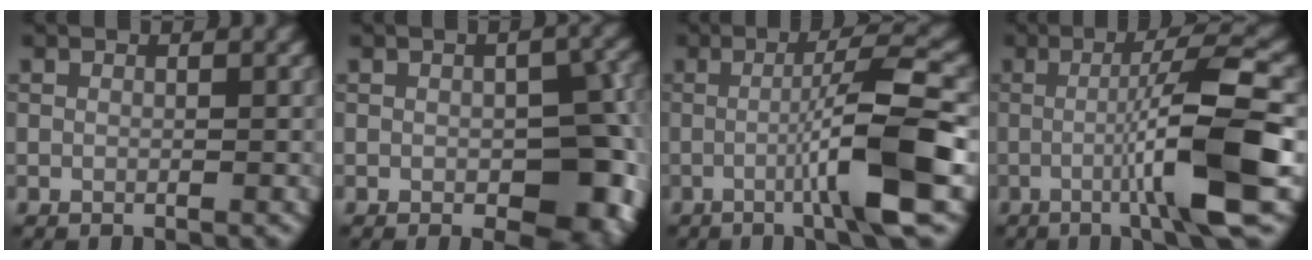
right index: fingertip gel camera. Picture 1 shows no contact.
{"total": 9.0, "force": [-1.5, 5.0, 7.3], "torque": [-0.087, -0.016, -0.010]}
{"total": 7.9, "force": [-1.7, 0.7, 7.7], "torque": [-0.113, 0.015, -0.036]}
{"total": 8.6, "force": [-1.7, 0.8, 8.4], "torque": [-0.123, 0.013, -0.034]}